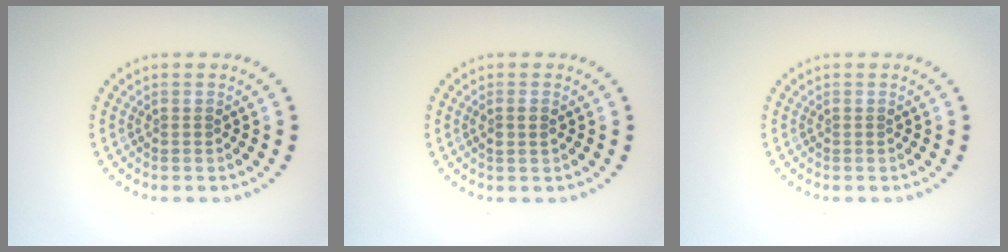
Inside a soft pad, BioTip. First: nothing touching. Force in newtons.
{"total": 1.1, "press": 1.0, "slide": 0.3}
{"total": 0.0}